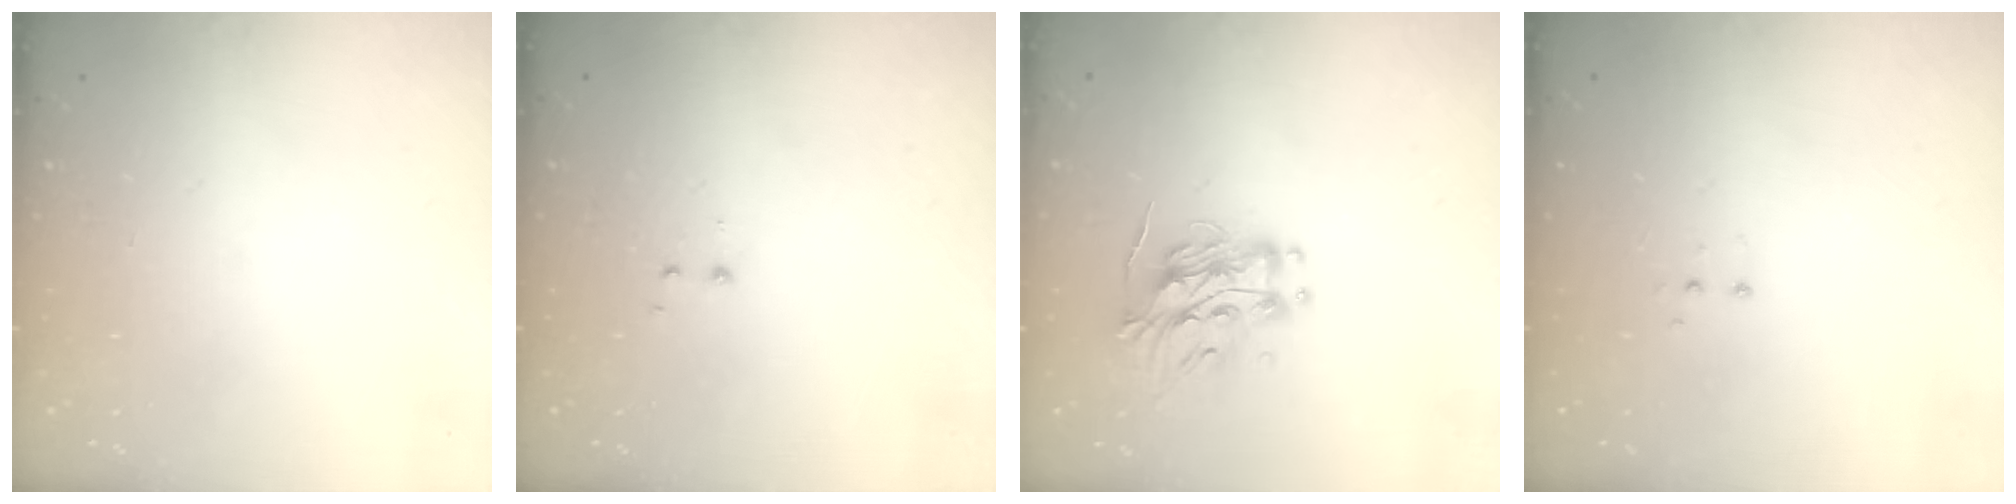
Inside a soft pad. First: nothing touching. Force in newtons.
{"total": 1.2, "press": 1.1, "slide": 0.5}
{"total": 12.2, "press": 12.1, "slide": 1.2}
{"total": 3.4, "press": 3.3, "slide": 0.7}